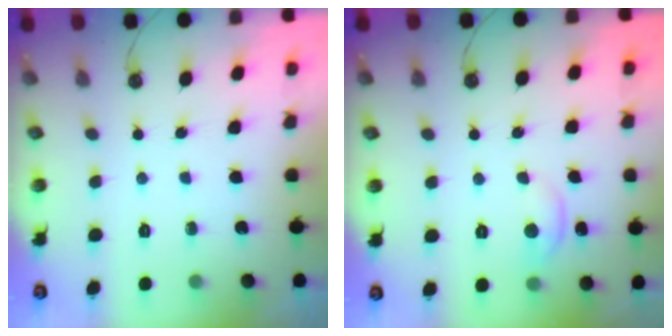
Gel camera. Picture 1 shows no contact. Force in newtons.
{"total": 0.0}